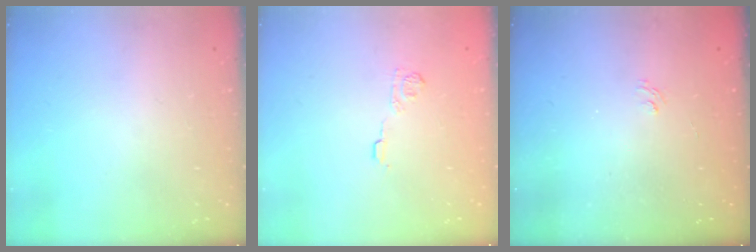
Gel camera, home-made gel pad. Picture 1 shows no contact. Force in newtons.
{"total": 7.0, "press": 6.9, "slide": 1.4}
{"total": 1.4, "press": 0.7, "slide": 1.1}